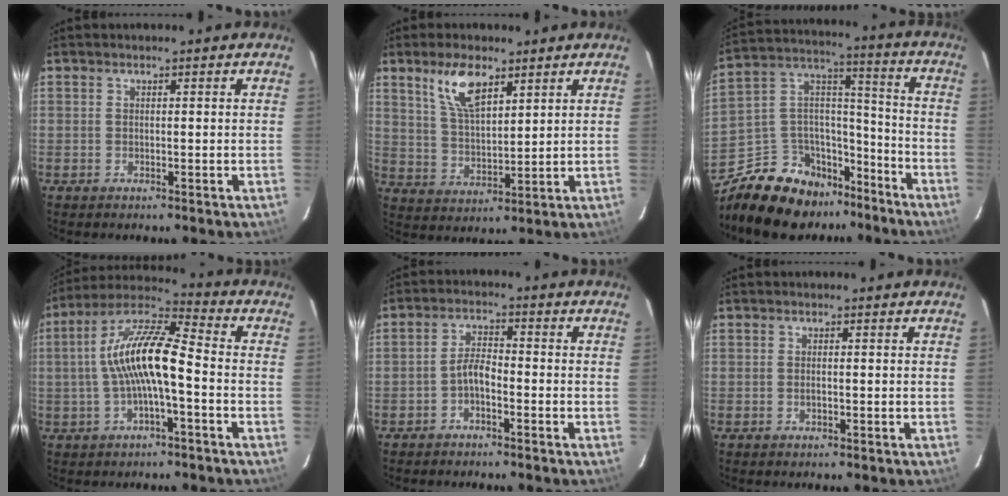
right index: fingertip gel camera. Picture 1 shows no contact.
{"total": 9.0, "force": [5.4, 3.6, 6.2], "torque": [-0.117, 0.009, 0.111]}
{"total": 17.6, "force": [-13.2, 10.3, 5.6], "torque": [-0.135, 0.072, -0.203]}
{"total": 12.8, "force": [-1.6, 3.1, 12.4], "torque": [-0.236, 0.023, -0.032]}
{"total": 3.3, "force": [-2.2, 1.1, 2.2], "torque": [-0.048, 0.013, -0.043]}
{"total": 0.8, "force": [-0.4, 0.3, 0.7], "torque": [-0.014, 0.003, -0.007]}